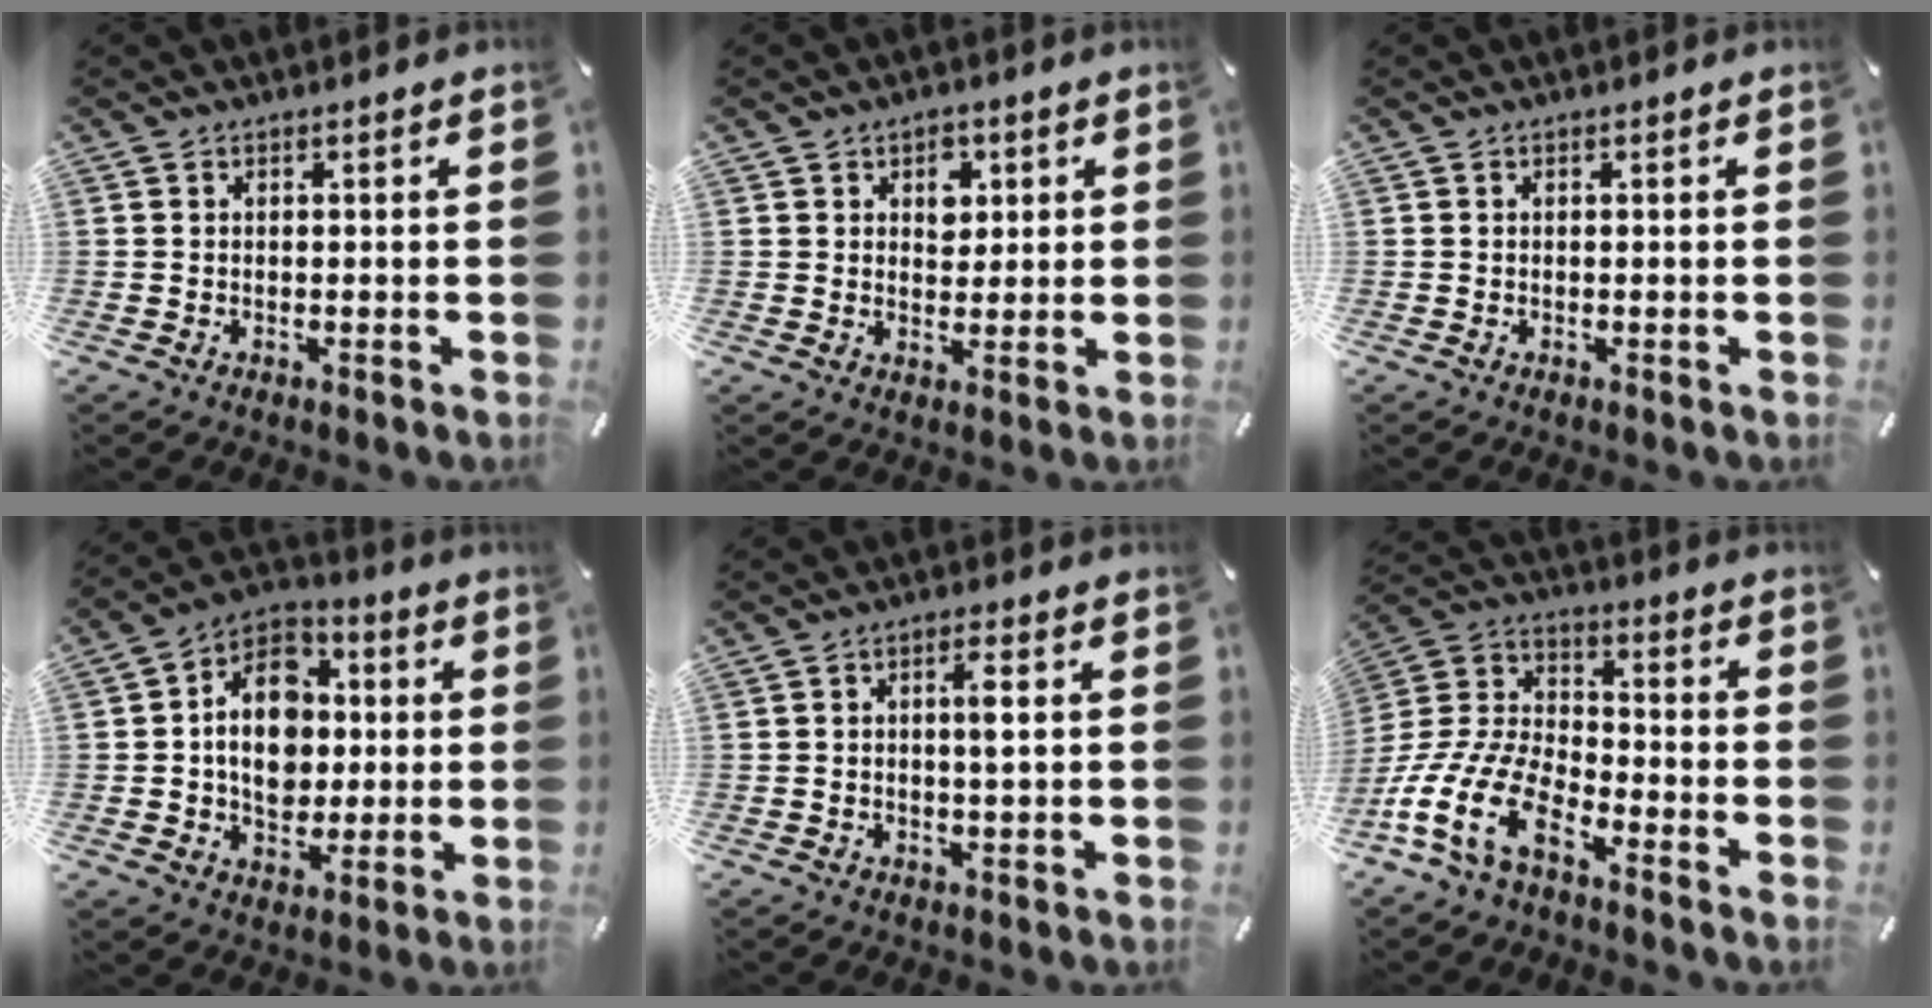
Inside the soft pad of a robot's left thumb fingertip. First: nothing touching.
{"total": 4.7, "force": [1.7, 3.6, 2.6], "torque": [-0.010, -0.011, 0.019]}
{"total": 0.0}
{"total": 13.8, "force": [-0.4, 11.3, 8.0], "torque": [-0.151, 0.009, -0.008]}
{"total": 3.6, "force": [0.2, 1.0, 3.4], "torque": [-0.060, 0.005, -0.001]}
{"total": 15.6, "force": [-10.2, 6.7, 9.7], "torque": [-0.217, 0.027, -0.192]}